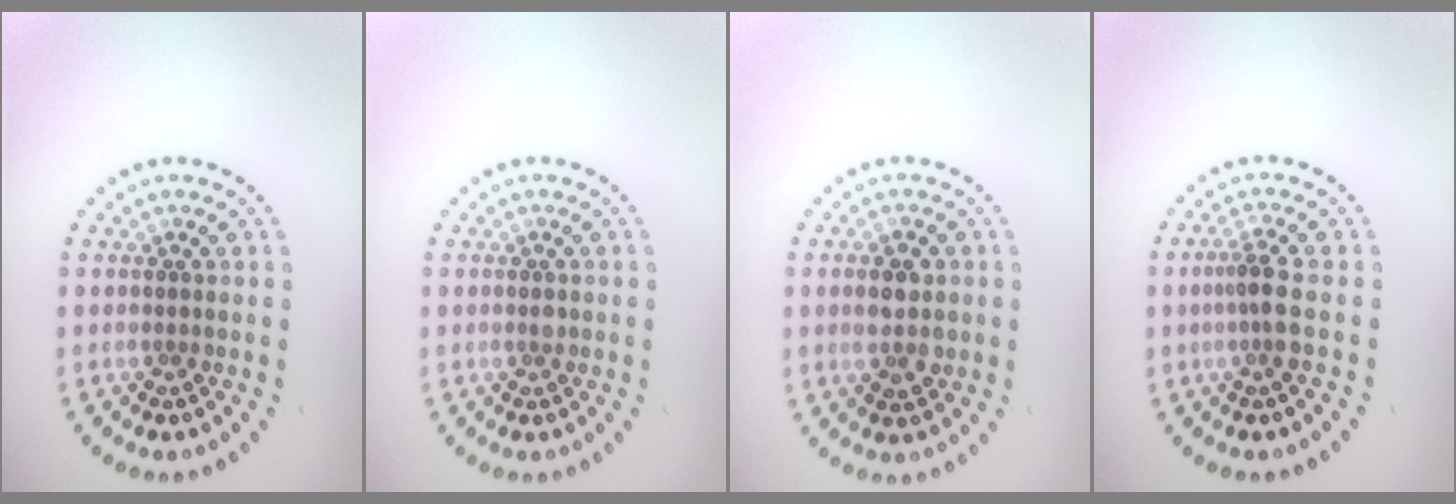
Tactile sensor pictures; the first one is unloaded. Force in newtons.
{"total": 0.7, "press": 0.7, "slide": 0.1}
{"total": 2.7, "press": 2.7, "slide": 0.3}
{"total": 2.3, "press": 1.7, "slide": 1.6}